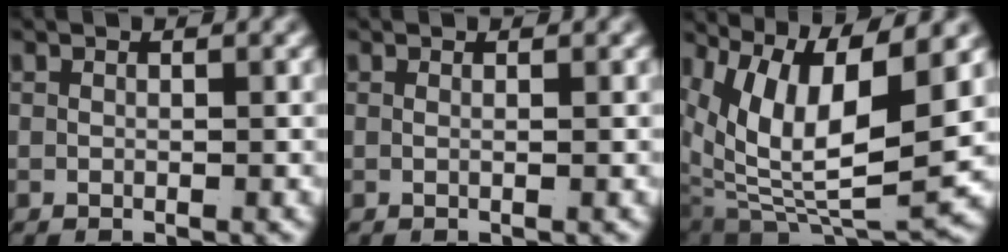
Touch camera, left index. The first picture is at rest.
{"total": 0.5, "force": [0.0, -0.4, 0.3], "torque": [-0.004, -0.004, 0.003]}
{"total": 12.9, "force": [0.8, 8.0, 10.1], "torque": [-0.191, -0.043, 0.034]}